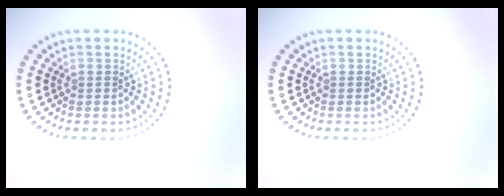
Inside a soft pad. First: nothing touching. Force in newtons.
{"total": 0.0}